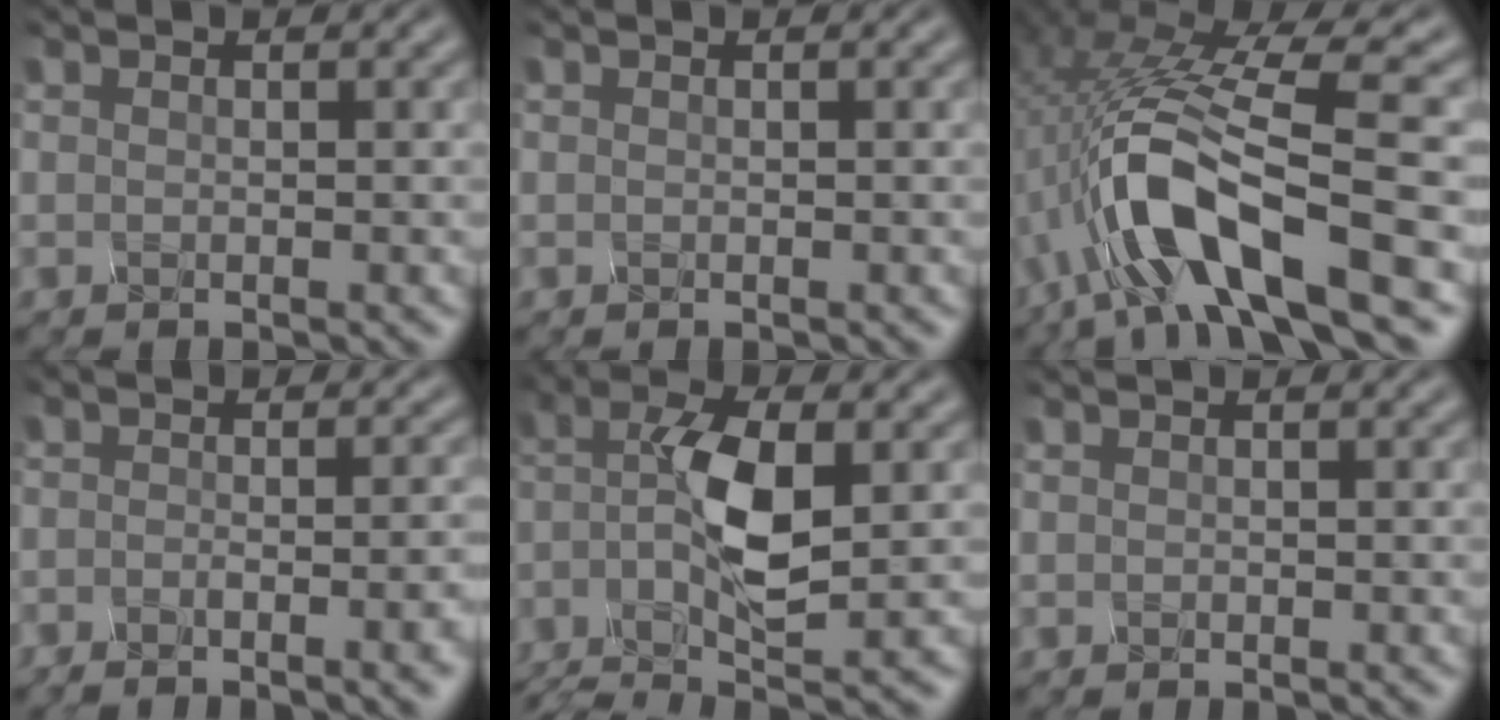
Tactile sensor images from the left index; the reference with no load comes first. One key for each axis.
{"total": 0.0}
{"total": 9.9, "fx": -4.3, "fy": 2.5, "fz": 8.6, "tx": -0.187, "ty": 0.015, "tz": -0.060}
{"total": 4.8, "fx": -3.4, "fy": 1.3, "fz": 3.0, "tx": -0.015, "ty": 0.001, "tz": -0.029}
{"total": 7.1, "fx": -3.0, "fy": 1.6, "fz": 6.2, "tx": -0.150, "ty": 0.005, "tz": -0.043}
{"total": 0.6, "fx": -0.3, "fy": -0.3, "fz": -0.4, "tx": -0.009, "ty": -0.001, "tz": 0.009}